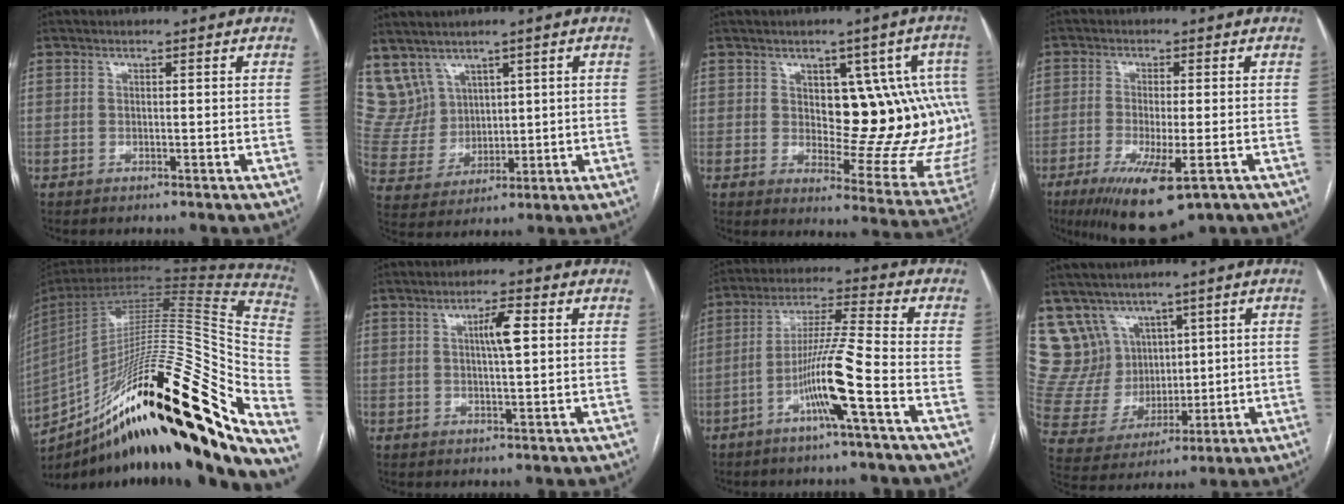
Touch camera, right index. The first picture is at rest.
{"total": 7.5, "force": [5.3, 5.3, 0.7], "torque": [-0.034, 0.030, 0.129]}
{"total": 17.4, "force": [2.0, 7.6, 15.5], "torque": [-0.138, 0.016, 0.038]}
{"total": 11.2, "force": [-6.0, 2.5, 9.1], "torque": [-0.154, -0.030, -0.091]}
{"total": 41.3, "force": [-23.3, 5.7, 33.6], "torque": [-0.466, -0.027, -0.364]}
{"total": 4.3, "force": [1.1, 0.5, 4.1], "torque": [-0.073, 0.005, 0.018]}
{"total": 10.2, "force": [-4.4, -1.0, 9.2], "torque": [-0.181, 0.006, -0.082]}
{"total": 11.9, "force": [7.8, 8.8, 1.9], "torque": [-0.062, 0.051, 0.179]}